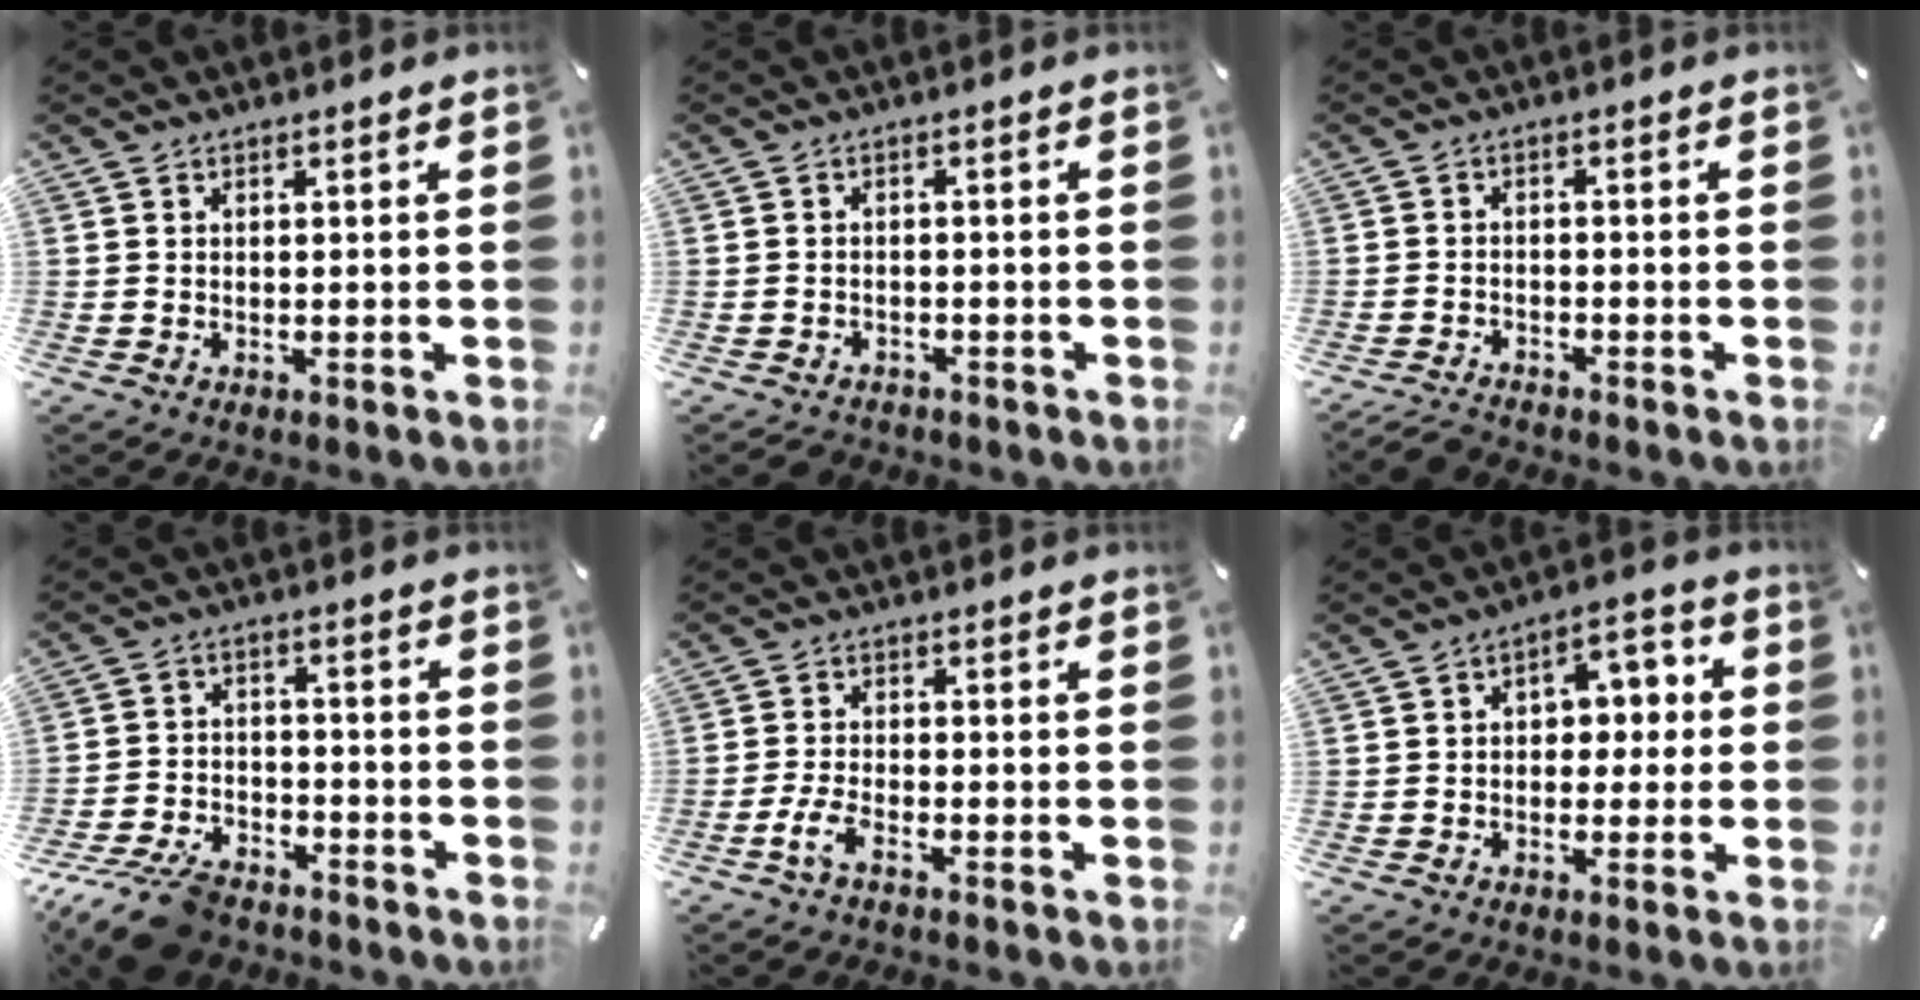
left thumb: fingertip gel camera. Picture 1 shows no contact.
{"total": 2.1, "force": [-1.9, 1.0, 0.3], "torque": [-0.005, 0.011, -0.039]}
{"total": 3.5, "force": [-3.3, 0.9, 0.9], "torque": [-0.032, 0.010, -0.069]}
{"total": 11.5, "force": [-9.1, 4.9, 5.1], "torque": [-0.098, 0.048, -0.173]}
{"total": 4.2, "force": [-2.7, 1.2, 3.0], "torque": [-0.081, -0.002, -0.057]}
{"total": 6.6, "force": [-0.4, 5.0, 4.3], "torque": [-0.044, 0.008, -0.017]}